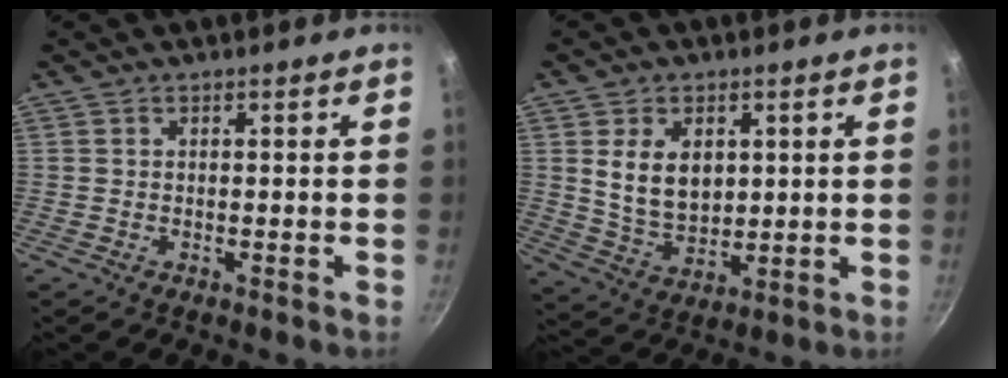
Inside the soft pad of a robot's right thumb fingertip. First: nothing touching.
{"total": 9.9, "force": [2.4, 6.8, 6.8], "torque": [-0.104, -0.021, 0.057]}